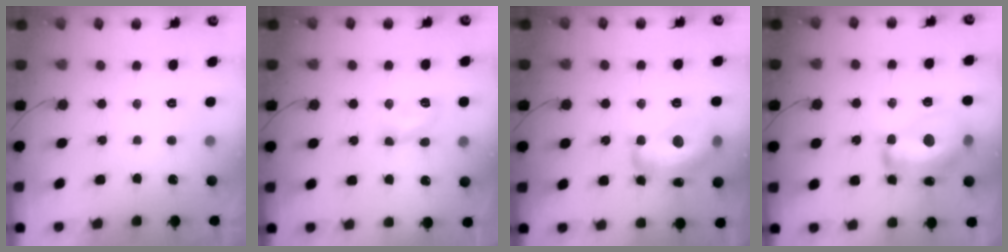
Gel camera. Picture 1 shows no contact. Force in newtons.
{"total": 5.1, "press": 5.0, "slide": 0.7}
{"total": 17.7, "press": 17.7, "slide": 0.9}
{"total": 17.3, "press": 17.3, "slide": 1.1}